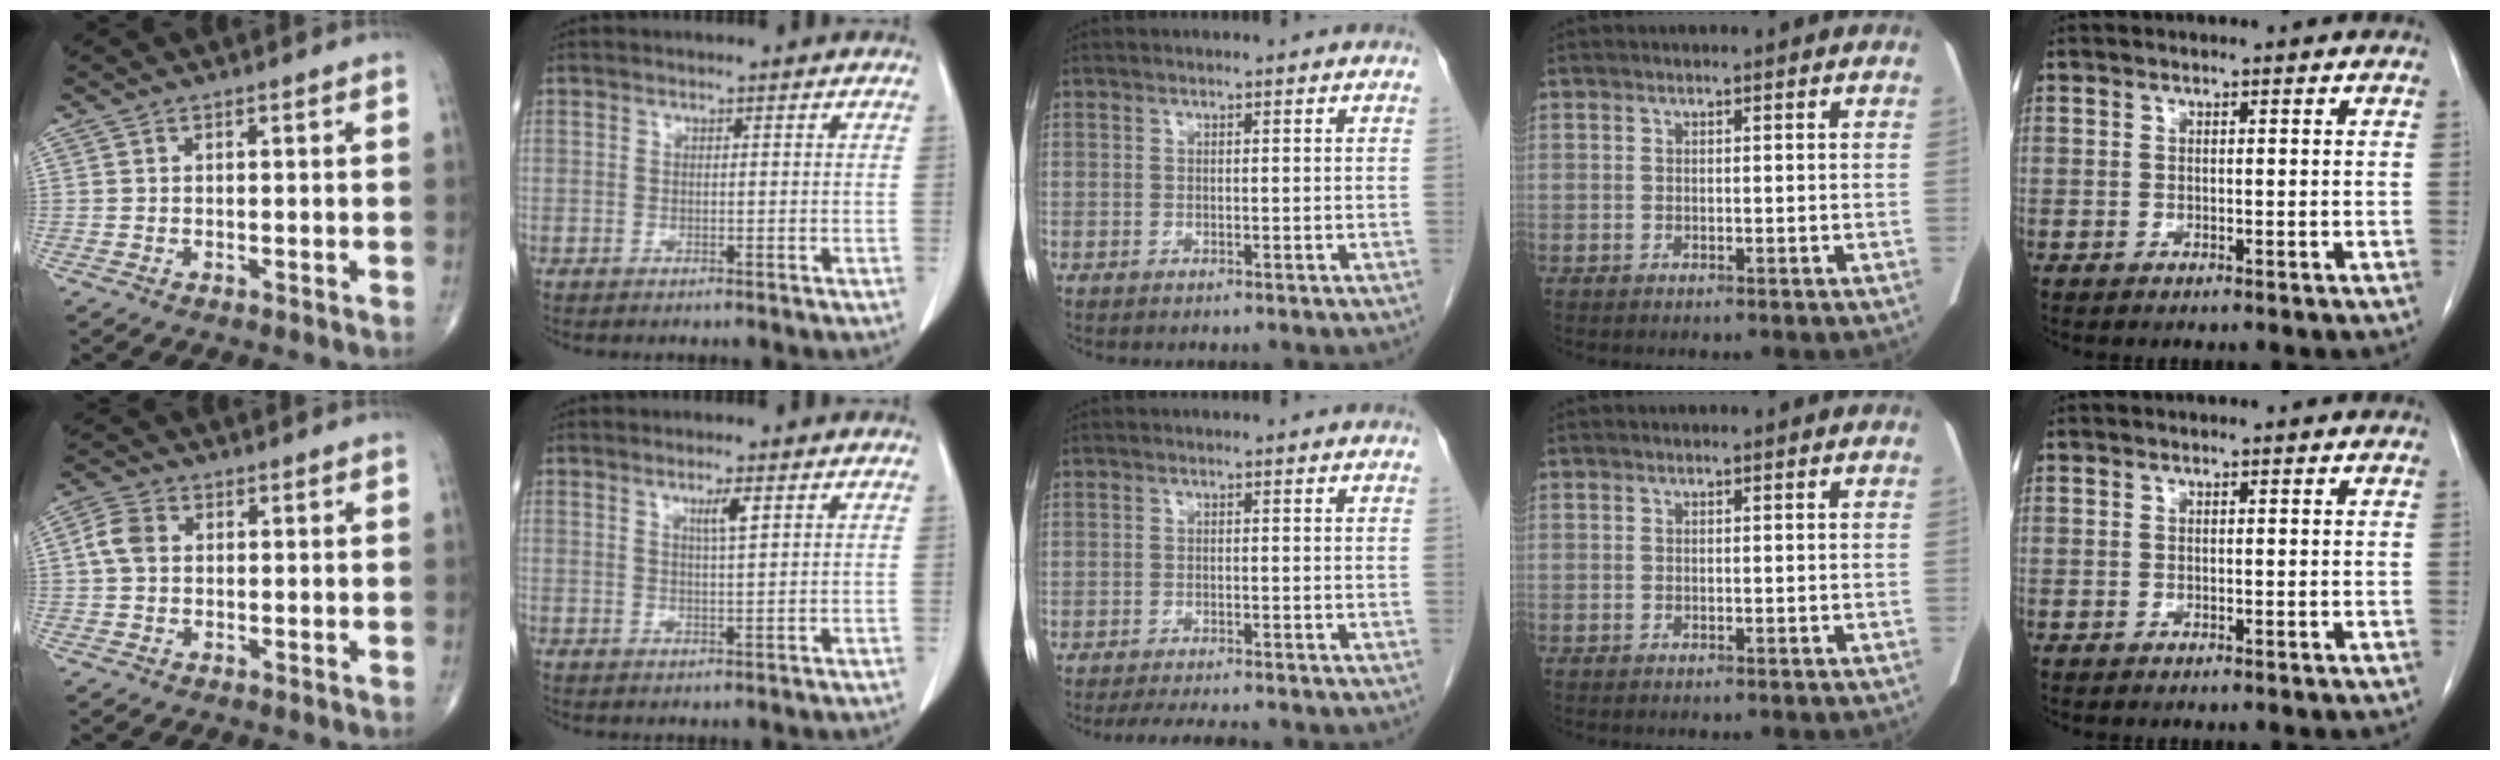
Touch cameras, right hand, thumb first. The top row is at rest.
{"thumb": {"total": 4.3, "force": [0.4, 3.2, 2.8], "torque": [-0.060, 0.012, 0.002]}, "index": {"total": 2.7, "force": [1.3, 0.0, 2.4], "torque": [-0.044, -0.004, 0.023]}, "middle": {"total": 5.8, "force": [-5.2, 0.6, 2.6], "torque": [-0.038, -0.014, -0.077]}}